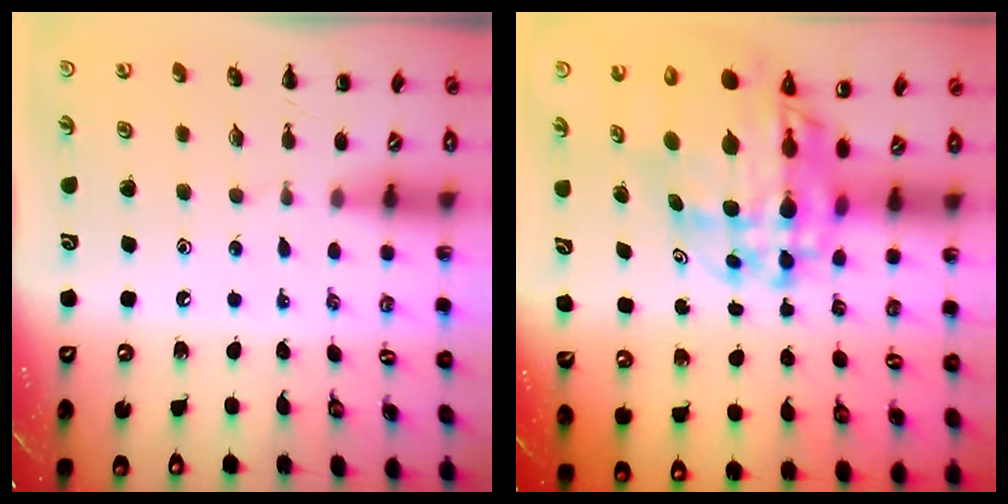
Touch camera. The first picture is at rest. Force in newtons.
{"total": 14.3, "press": 13.6, "slide": 4.3}